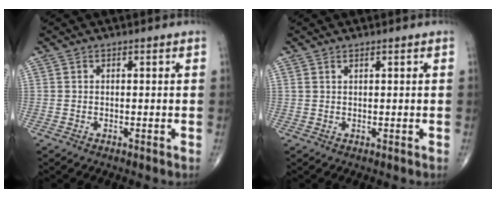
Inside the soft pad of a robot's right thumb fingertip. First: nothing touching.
{"total": 0.8, "force": [0.7, 0.2, 0.4], "torque": [-0.009, 0.001, 0.017]}